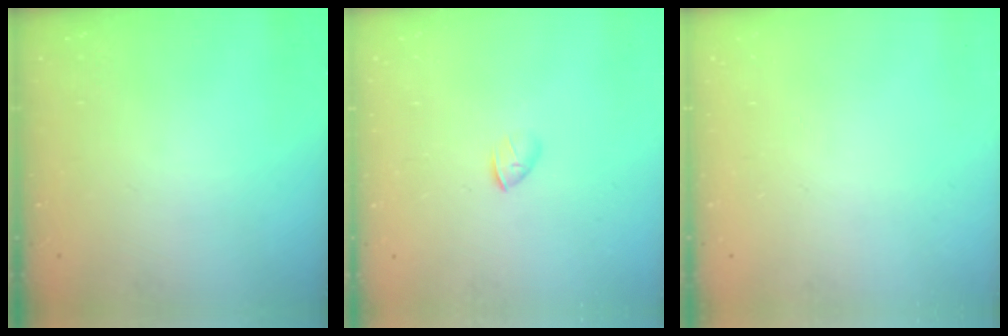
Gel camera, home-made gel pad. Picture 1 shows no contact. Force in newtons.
{"total": 1.7, "press": 1.6, "slide": 0.6}
{"total": 0.0}